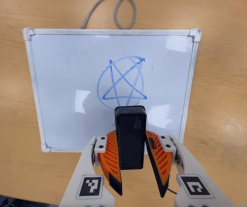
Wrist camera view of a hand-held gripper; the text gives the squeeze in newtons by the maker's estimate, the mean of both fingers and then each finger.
{"total": 5.0, "left": 4.8, "right": 5.2}